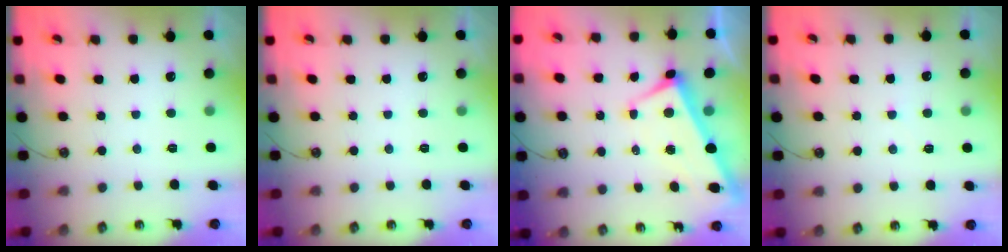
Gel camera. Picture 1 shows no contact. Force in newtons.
{"total": 0.0}
{"total": 2.5, "press": 2.4, "slide": 0.9}
{"total": 4.3, "press": 4.3, "slide": 0.4}